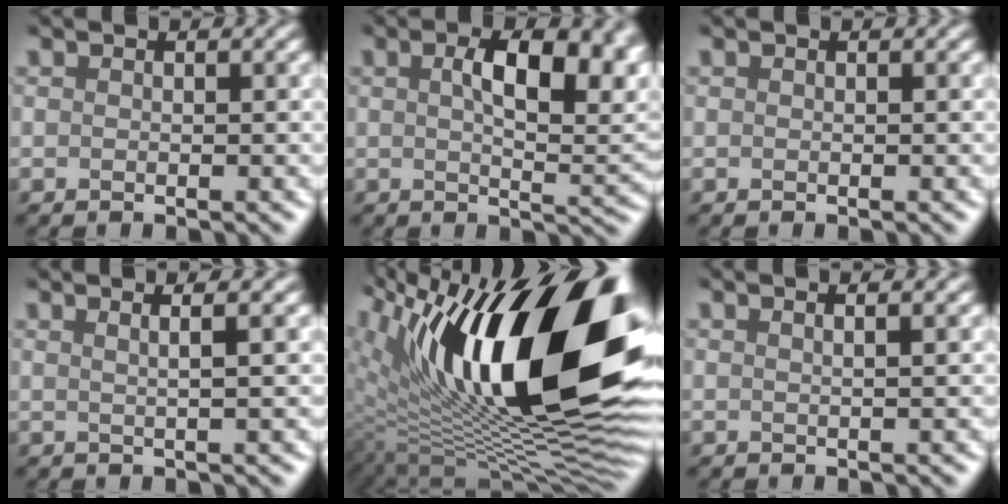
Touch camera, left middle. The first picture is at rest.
{"total": 6.5, "force": [1.6, 1.5, 6.1], "torque": [-0.102, 0.004, 0.045]}
{"total": 0.0}
{"total": 2.1, "force": [1.5, 0.1, 1.5], "torque": [-0.038, 0.024, 0.002]}
{"total": 16.0, "force": [5.9, 5.3, 13.9], "torque": [-0.241, 0.009, 0.112]}
{"total": 1.5, "force": [1.2, 0.4, 0.8], "torque": [-0.010, 0.021, -0.005]}